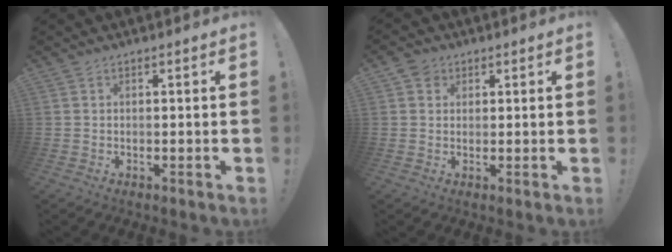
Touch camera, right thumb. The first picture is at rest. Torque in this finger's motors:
{"motor_torque": [0.40, 0.54, 0.18, -0.01, -0.01]}